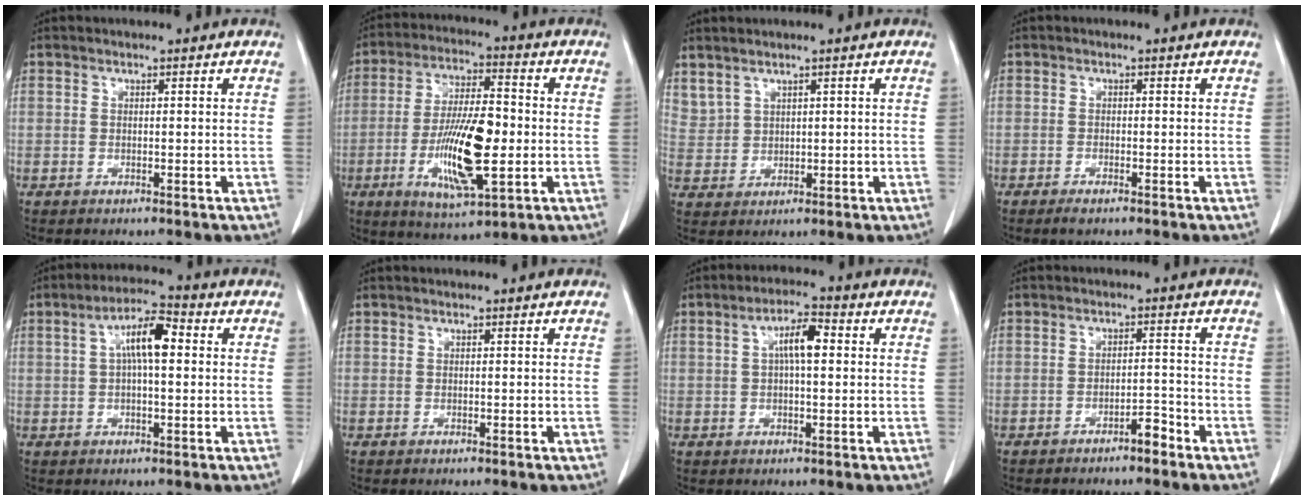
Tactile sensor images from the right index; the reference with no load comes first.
{"total": 14.2, "force": [-2.6, 3.4, 13.5], "torque": [-0.256, -0.007, -0.044]}
{"total": 3.9, "force": [2.9, 2.2, 1.2], "torque": [-0.030, 0.006, 0.075]}
{"total": 1.4, "force": [-1.1, 0.2, 0.9], "torque": [-0.018, -0.003, -0.017]}
{"total": 7.3, "force": [1.3, 1.9, 6.9], "torque": [-0.128, 0.023, 0.019]}
{"total": 0.0}
{"total": 5.3, "force": [0.9, 1.3, 5.0], "torque": [-0.091, 0.016, 0.014]}
{"total": 2.7, "force": [-2.2, 0.5, 1.5], "torque": [-0.023, 0.003, -0.036]}